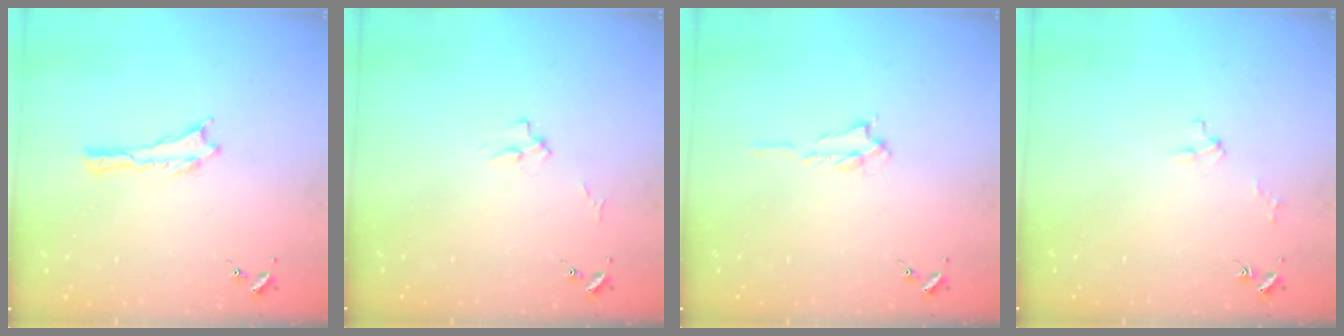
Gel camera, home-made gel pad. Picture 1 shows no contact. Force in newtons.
{"total": 2.7, "press": 2.7, "slide": 0.3}
{"total": 0.7, "press": 0.6, "slide": 0.2}
{"total": 2.0, "press": 2.0, "slide": 0.1}